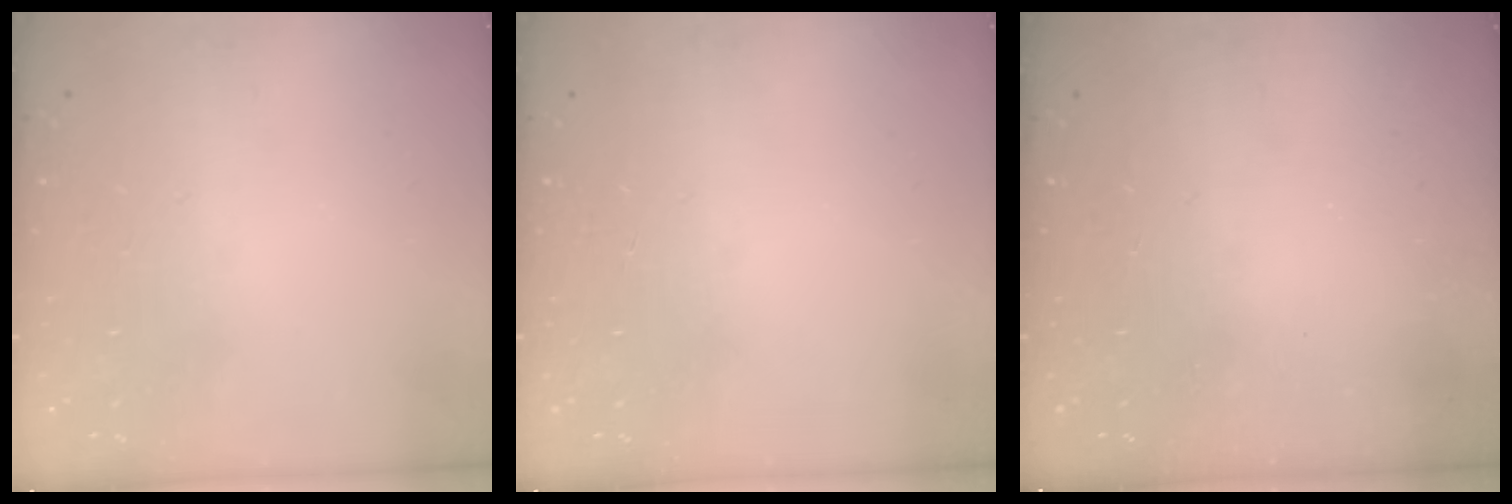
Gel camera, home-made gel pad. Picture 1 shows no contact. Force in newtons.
{"total": 0.0}
{"total": 2.3, "press": 2.2, "slide": 0.8}